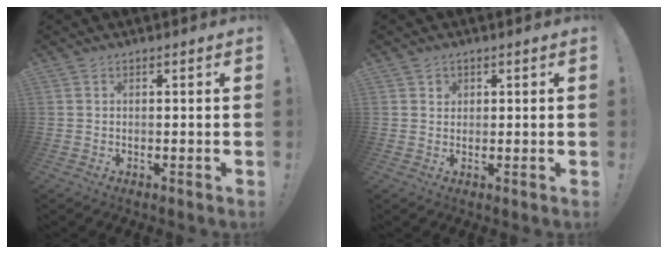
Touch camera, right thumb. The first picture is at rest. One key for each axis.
{"total": 1.2, "fx": 1.0, "fy": 0.7, "fz": 0.2, "tx": 0.010, "ty": -0.010, "tz": 0.015}